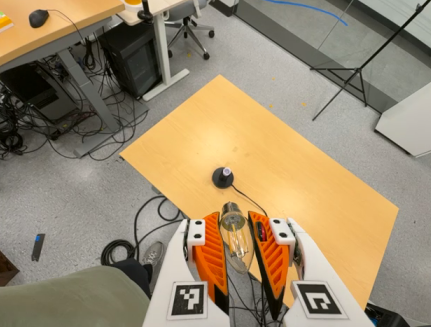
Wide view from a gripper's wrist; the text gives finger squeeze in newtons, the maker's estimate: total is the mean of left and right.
{"total": 21.2, "left": 22.7, "right": 19.8}